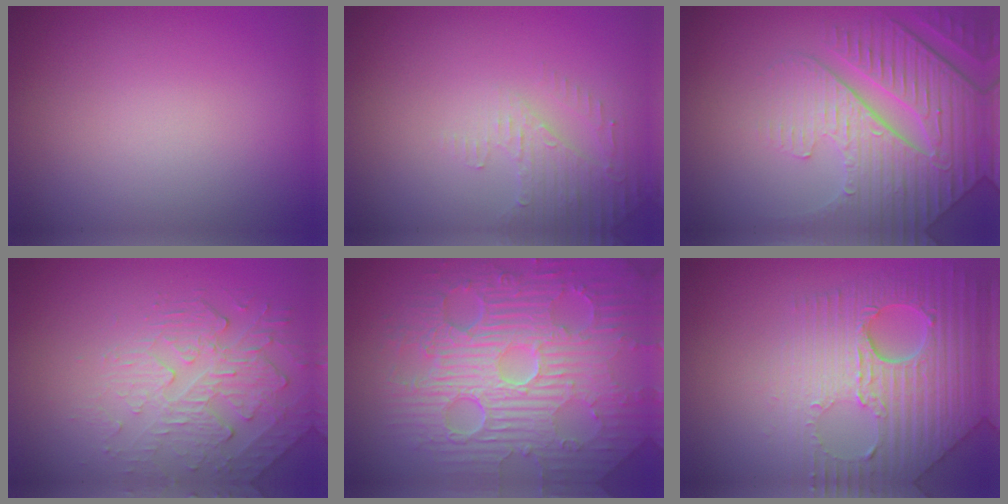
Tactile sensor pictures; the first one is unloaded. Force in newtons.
{"total": 2.6, "press": 2.5, "slide": 0.7}
{"total": 7.2, "press": 5.8, "slide": 4.3}
{"total": 2.7, "press": 2.1, "slide": 1.7}
{"total": 11.6, "press": 7.4, "slide": 8.9}
{"total": 8.4, "press": 6.1, "slide": 5.8}